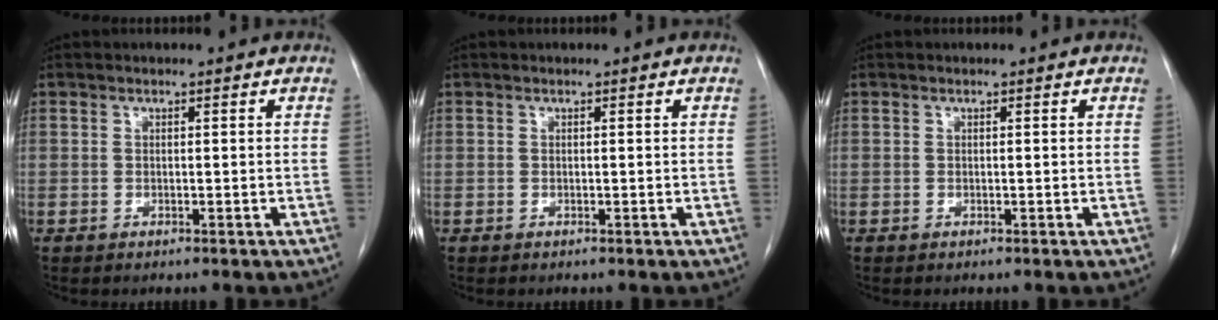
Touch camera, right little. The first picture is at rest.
{"total": 0.0}
{"total": 0.0}